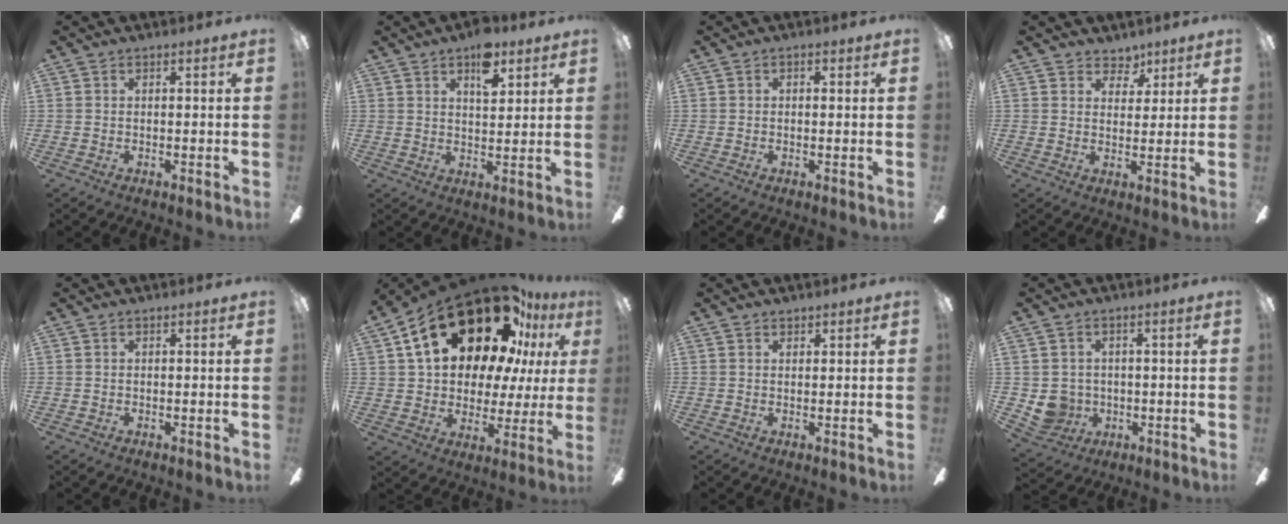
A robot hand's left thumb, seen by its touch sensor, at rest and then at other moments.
{"total": 8.1, "force": [5.1, 4.0, 5.0], "torque": [-0.060, -0.021, 0.084]}
{"total": 0.6, "force": [-0.2, 0.5, 0.2], "torque": [-0.003, 0.002, -0.004]}
{"total": 4.9, "force": [3.7, 3.1, 0.9], "torque": [-0.007, -0.019, 0.065]}
{"total": 0.0}
{"total": 27.0, "force": [15.1, 14.9, 16.6], "torque": [-0.280, -0.086, 0.276]}
{"total": 1.3, "force": [1.1, 0.6, 0.0], "torque": [0.000, -0.001, 0.022]}
{"total": 5.7, "force": [0.3, 5.6, 1.3], "torque": [-0.044, 0.000, 0.012]}